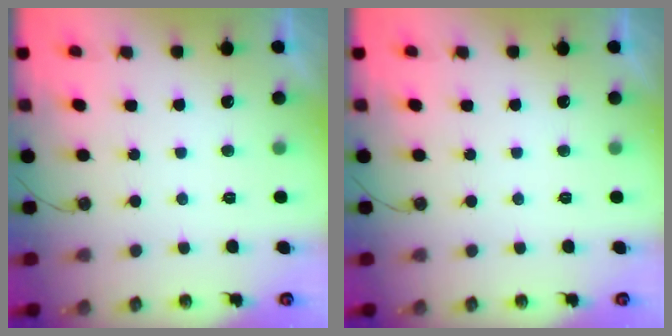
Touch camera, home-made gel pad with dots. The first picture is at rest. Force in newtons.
{"total": 0.0}